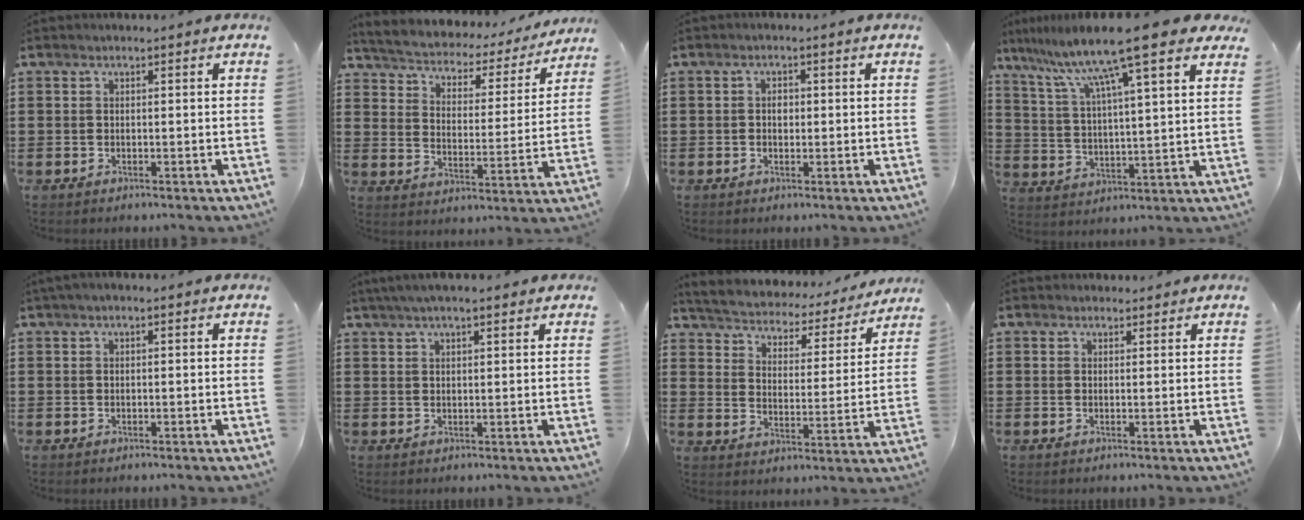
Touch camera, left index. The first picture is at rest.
{"total": 2.7, "force": [2.6, 0.9, 0.1], "torque": [-0.024, -0.025, 0.031]}
{"total": 1.4, "force": [0.0, 1.0, 1.0], "torque": [-0.022, 0.006, -0.001]}
{"total": 13.1, "force": [10.0, 0.4, 8.4], "torque": [-0.180, -0.052, 0.159]}
{"total": 0.9, "force": [0.4, 0.2, 0.8], "torque": [-0.016, 0.002, 0.007]}
{"total": 3.6, "force": [2.8, 0.6, 2.2], "torque": [-0.047, 0.007, 0.051]}
{"total": 3.0, "force": [2.9, 0.5, -0.1], "torque": [-0.022, -0.028, 0.039]}
{"total": 1.4, "force": [1.3, 0.6, -0.1], "torque": [-0.002, 0.004, 0.026]}